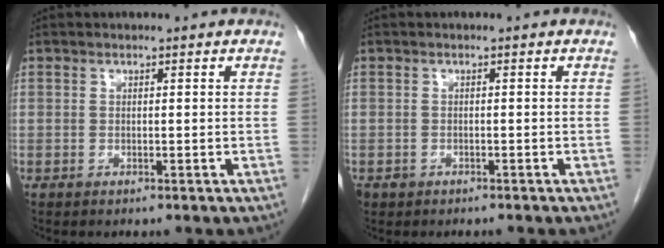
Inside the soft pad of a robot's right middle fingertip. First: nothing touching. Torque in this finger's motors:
{"motor_torque": [-0.13, 0.16, -0.03, -0.01]}